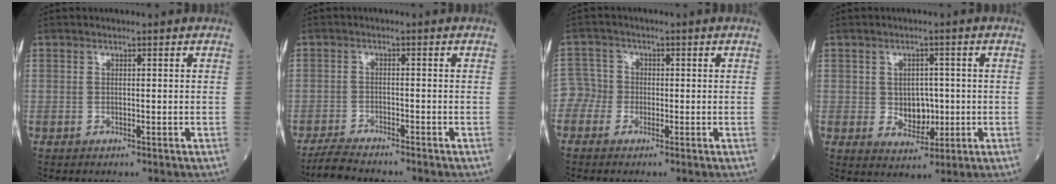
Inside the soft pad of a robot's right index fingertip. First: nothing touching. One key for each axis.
{"total": 5.0, "fx": -4.6, "fy": 0.1, "fz": 1.8, "tx": -0.033, "ty": -0.018, "tz": -0.082}
{"total": 2.8, "fx": -1.1, "fy": 2.5, "fz": 0.1, "tx": 0.008, "ty": 0.007, "tz": -0.030}
{"total": 4.7, "fx": -0.2, "fy": 3.3, "fz": 3.4, "tx": -0.043, "ty": 0.003, "tz": 0.005}